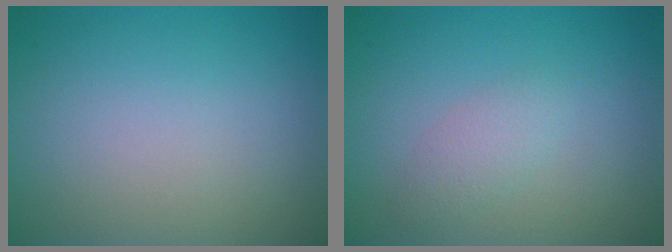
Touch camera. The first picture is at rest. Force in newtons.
{"total": 1.7, "press": 1.7, "slide": 0.0}